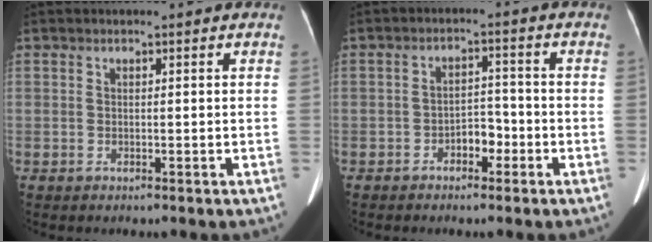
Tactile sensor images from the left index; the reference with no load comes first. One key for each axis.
{"total": 3.4, "fx": -2.0, "fy": 1.9, "fz": 2.1, "tx": -0.032, "ty": 0.009, "tz": -0.037}